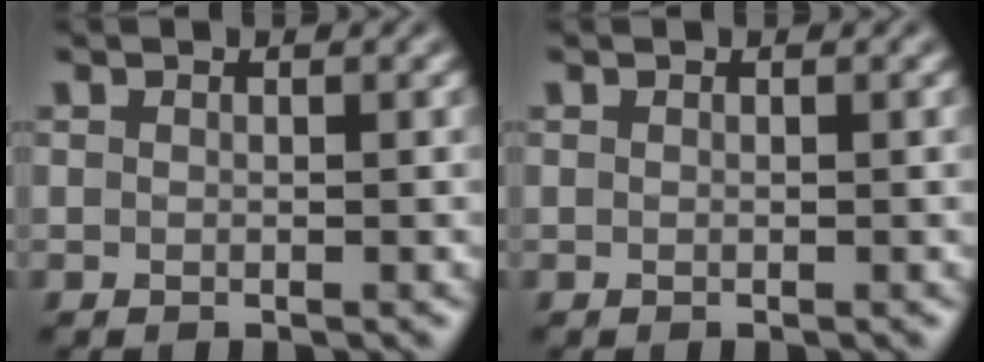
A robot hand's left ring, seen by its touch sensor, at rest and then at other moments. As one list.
[{"total": 0.0}]